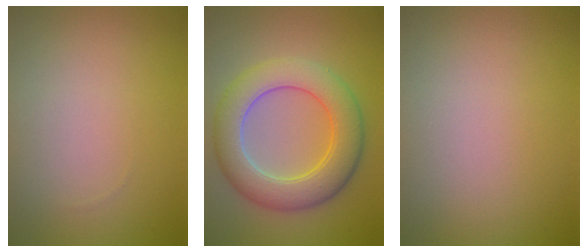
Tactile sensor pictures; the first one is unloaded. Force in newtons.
{"total": 7.3, "press": 7.3, "slide": 0.1}
{"total": 0.0}